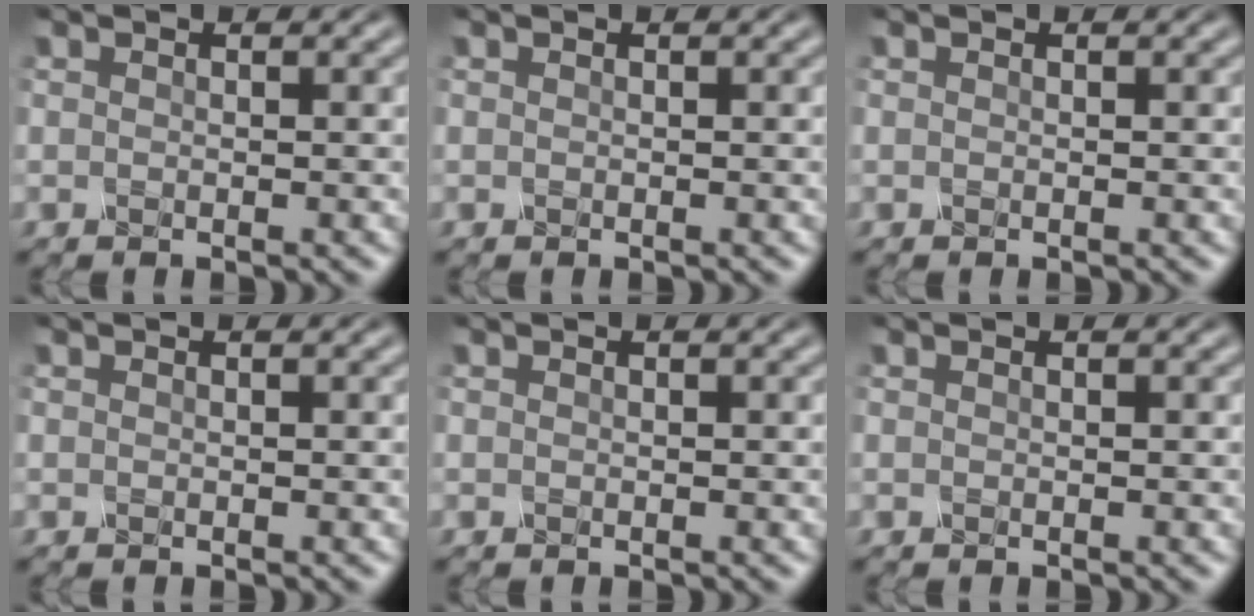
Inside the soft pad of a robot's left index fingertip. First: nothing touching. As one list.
[{"total": 0.0}, {"total": 0.0}, {"total": 0.0}, {"total": 0.0}, {"total": 0.0}]